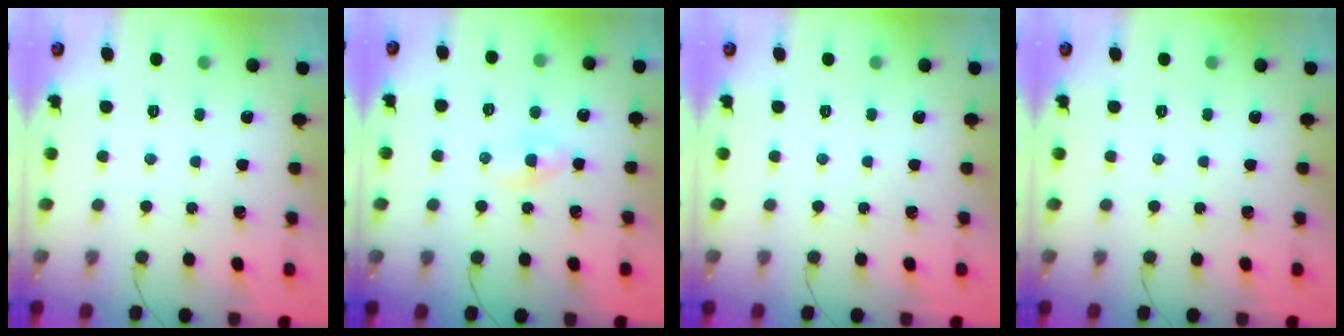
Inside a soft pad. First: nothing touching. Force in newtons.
{"total": 2.7, "press": 2.4, "slide": 1.1}
{"total": 0.0}
{"total": 0.0}